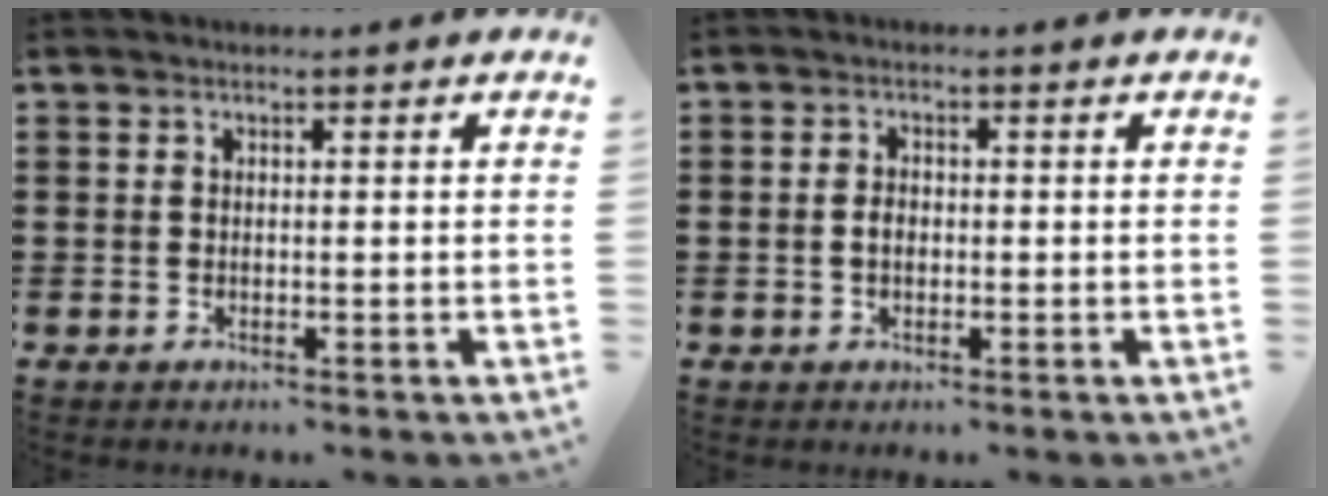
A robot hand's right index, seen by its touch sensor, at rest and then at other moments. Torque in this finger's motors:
{"motor_torque": [0.07, 0.14, 0.06, 0.02]}